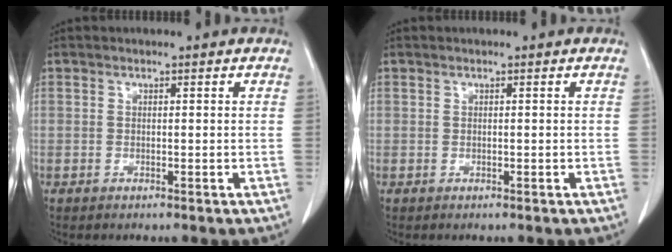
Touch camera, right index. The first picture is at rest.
{"total": 0.0}